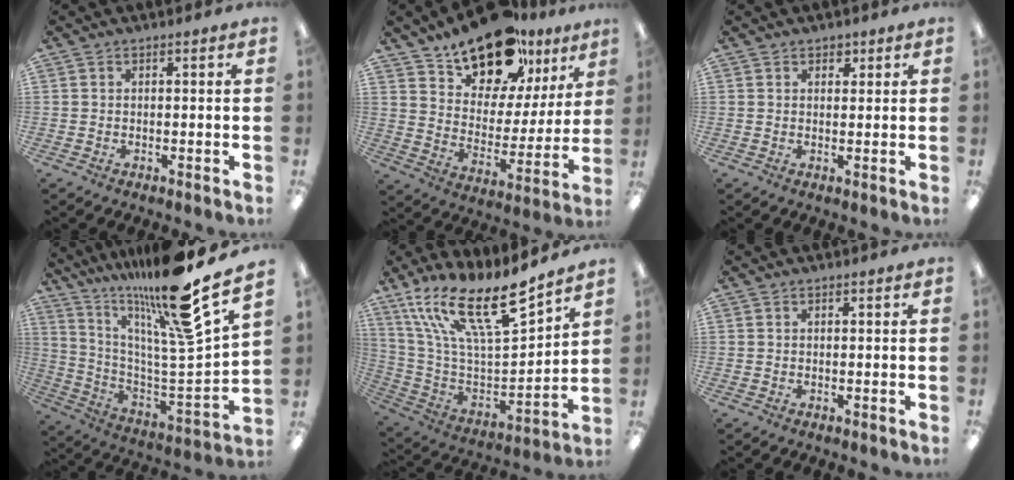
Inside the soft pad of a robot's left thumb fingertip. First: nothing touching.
{"total": 18.4, "force": [14.6, 8.6, 7.3], "torque": [-0.114, -0.104, 0.258]}
{"total": 1.9, "force": [1.4, 1.1, 0.5], "torque": [-0.002, -0.002, 0.024]}
{"total": 22.5, "force": [18.0, 0.7, 13.6], "torque": [-0.198, -0.160, 0.272]}
{"total": 17.5, "force": [12.7, 5.1, 10.8], "torque": [-0.198, -0.072, 0.217]}
{"total": 0.0}